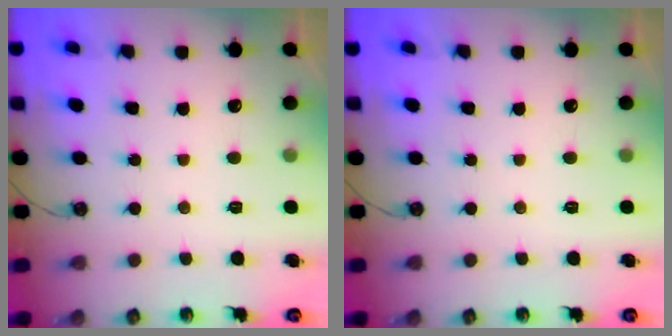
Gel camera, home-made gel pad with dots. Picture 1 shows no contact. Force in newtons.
{"total": 0.0}